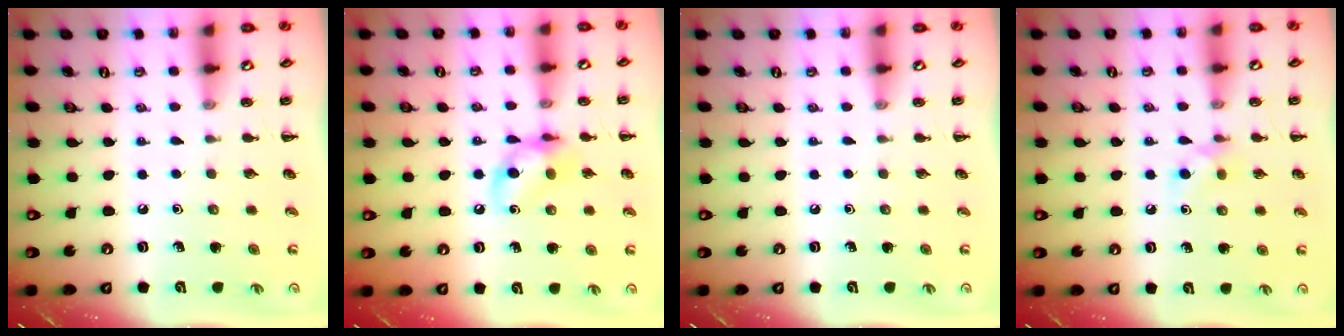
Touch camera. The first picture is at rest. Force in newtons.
{"total": 11.3, "press": 11.2, "slide": 1.4}
{"total": 0.0}
{"total": 4.7, "press": 4.4, "slide": 1.5}